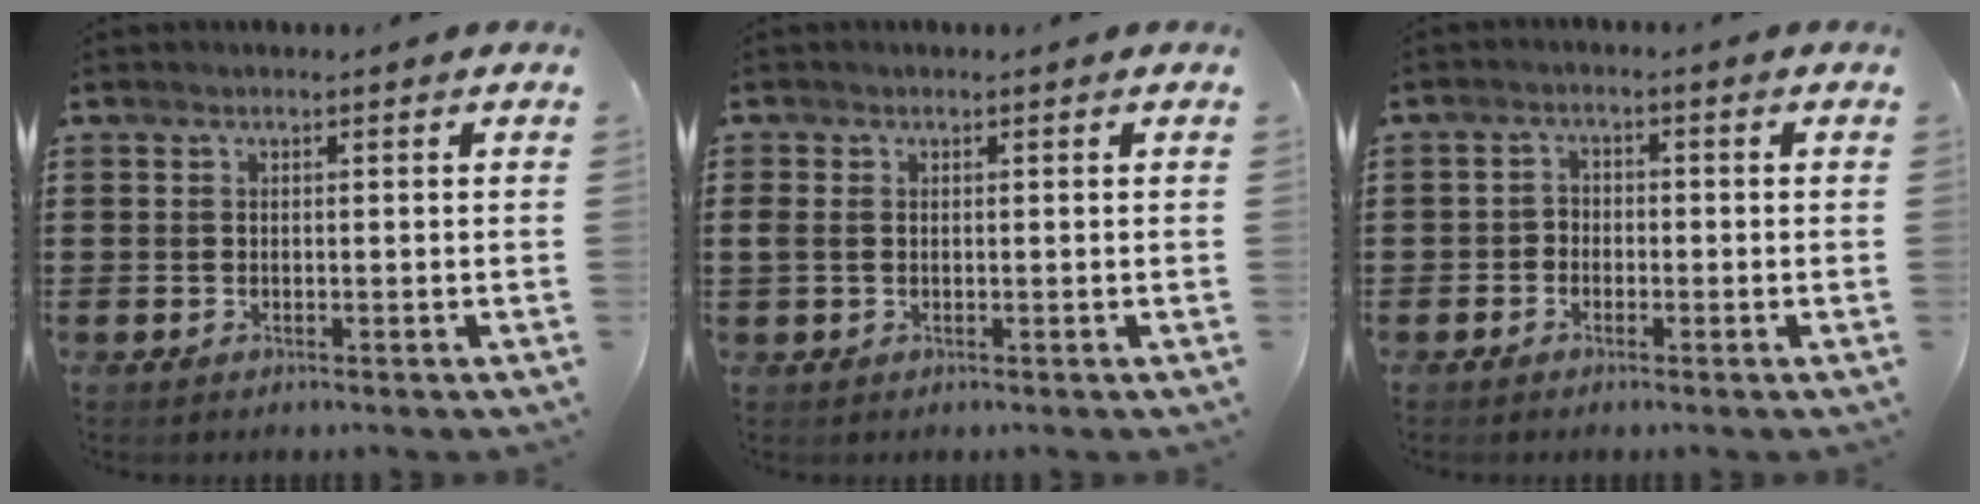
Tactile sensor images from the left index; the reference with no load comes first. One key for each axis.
{"total": 1.4, "fx": -0.1, "fy": 1.0, "fz": 1.0, "tx": -0.037, "ty": -0.001, "tz": -0.008}
{"total": 1.8, "fx": -1.4, "fy": 1.2, "fz": 0.2, "tx": -0.009, "ty": 0.005, "tz": -0.031}